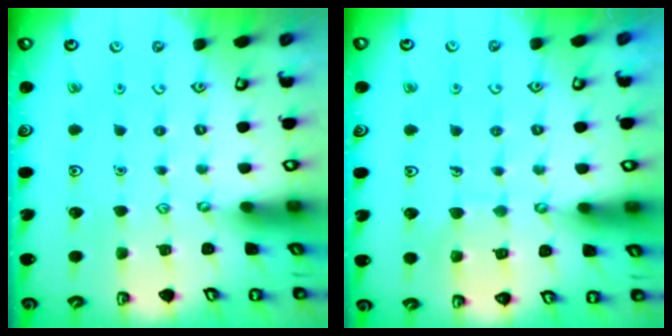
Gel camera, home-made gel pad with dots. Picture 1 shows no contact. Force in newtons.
{"total": 5.1, "press": 5.0, "slide": 0.4}